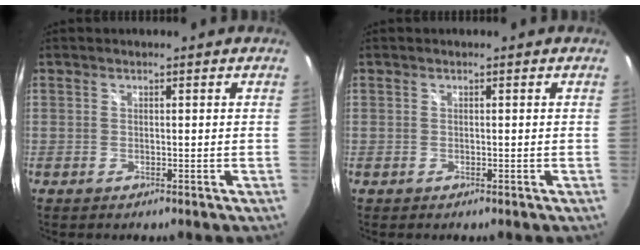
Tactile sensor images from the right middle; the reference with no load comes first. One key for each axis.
{"total": 0.0}